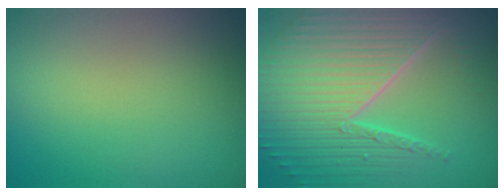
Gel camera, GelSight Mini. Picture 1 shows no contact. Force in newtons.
{"total": 9.9, "press": 6.3, "slide": 7.7}